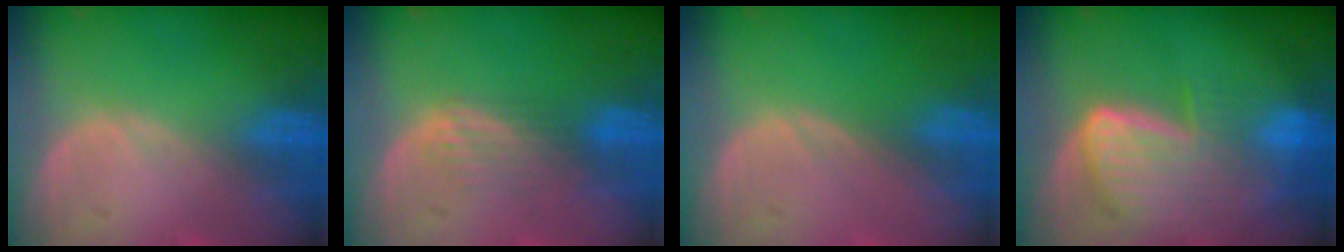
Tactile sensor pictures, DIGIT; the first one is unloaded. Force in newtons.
{"total": 3.7, "press": 3.1, "slide": 2.0}
{"total": 0.0}
{"total": 9.1, "press": 8.0, "slide": 4.4}